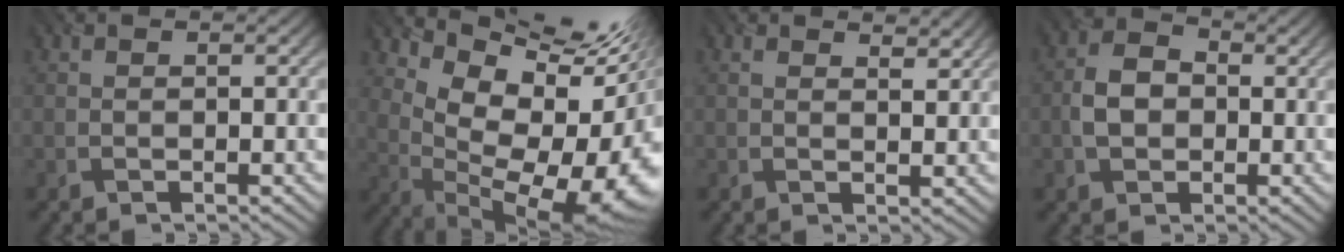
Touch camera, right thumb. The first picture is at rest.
{"total": 17.2, "force": [2.0, 9.9, 13.9], "torque": [-0.153, -0.014, 0.070]}
{"total": 3.2, "force": [2.4, 1.3, 1.7], "torque": [-0.038, -0.004, 0.041]}
{"total": 4.4, "force": [-0.4, 3.3, 2.8], "torque": [-0.057, 0.004, -0.013]}